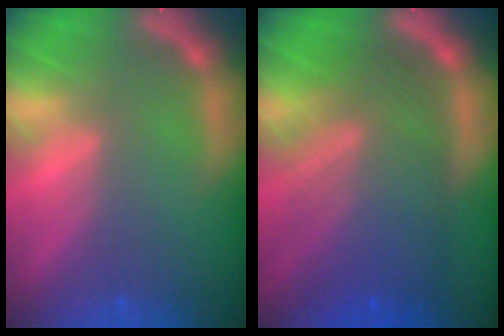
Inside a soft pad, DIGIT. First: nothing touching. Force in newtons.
{"total": 10.0}